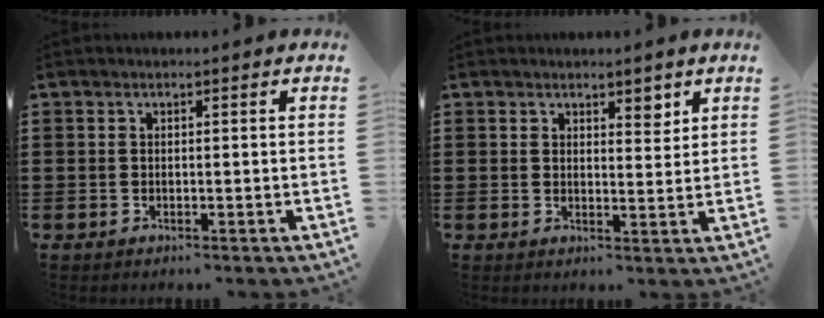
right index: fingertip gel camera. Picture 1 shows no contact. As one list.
[{"total": 2.7, "force": [2.1, 1.4, 1.1], "torque": [-0.019, 0.005, 0.036]}]